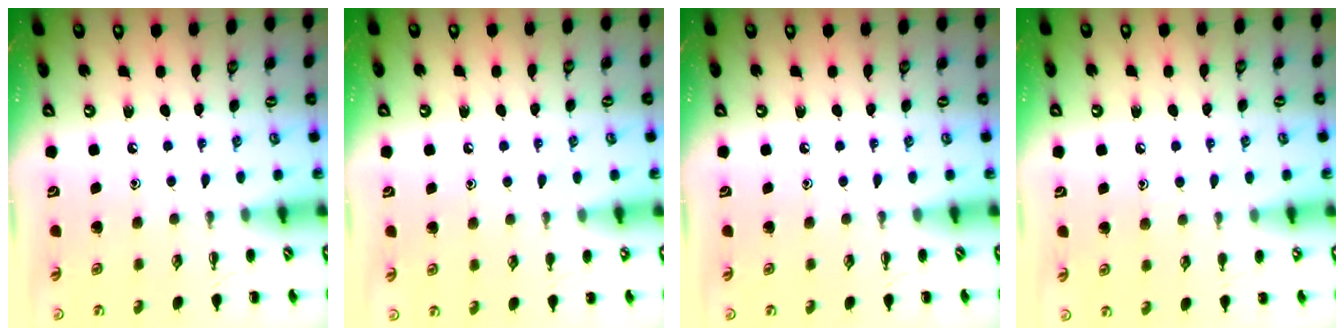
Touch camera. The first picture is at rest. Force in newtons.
{"total": 4.8, "press": 4.6, "slide": 1.3}
{"total": 0.0}
{"total": 4.8, "press": 4.6, "slide": 1.2}